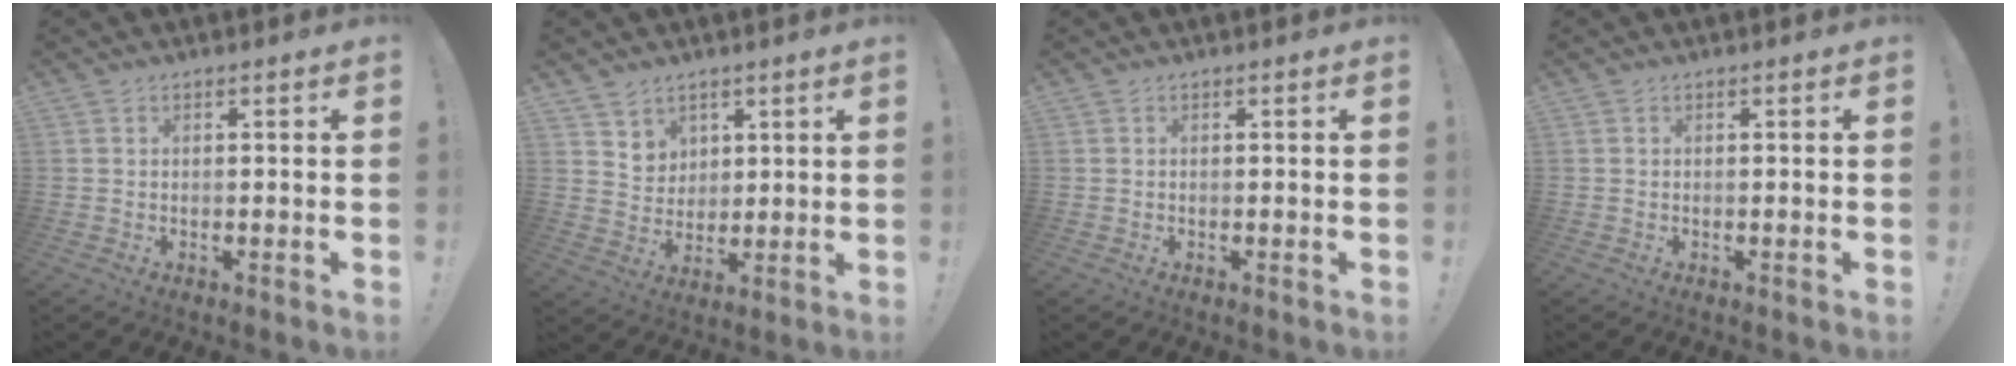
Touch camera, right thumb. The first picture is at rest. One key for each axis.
{"total": 6.4, "fx": 4.4, "fy": 4.6, "fz": 0.5, "tx": -0.001, "ty": -0.039, "tz": 0.085}
{"total": 0.0}
{"total": 0.0}